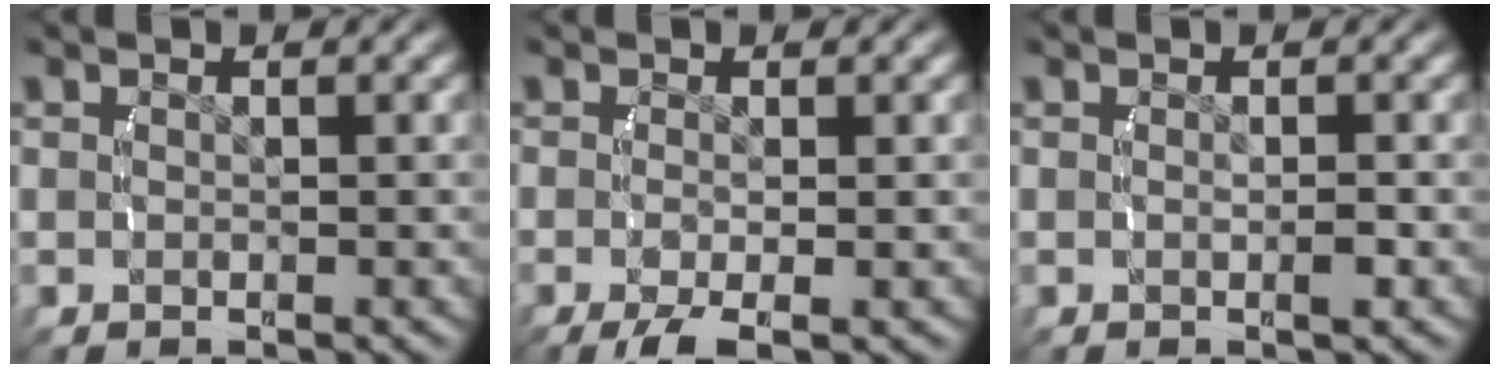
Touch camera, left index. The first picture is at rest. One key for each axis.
{"total": 2.7, "fx": -1.7, "fy": 0.8, "fz": 1.9, "tx": -0.045, "ty": -0.019, "tz": -0.019}
{"total": 0.8, "fx": -0.3, "fy": 0.2, "fz": 0.7, "tx": -0.012, "ty": -0.005, "tz": -0.004}